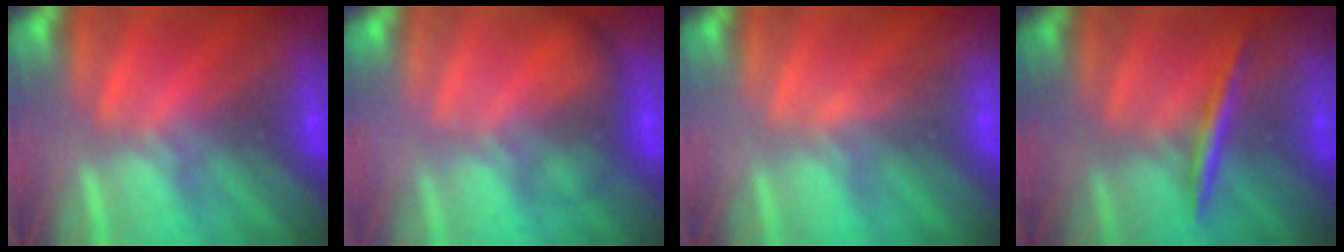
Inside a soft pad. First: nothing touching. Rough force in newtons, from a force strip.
{"total": 2.1}
{"total": 2.8}
{"total": 2.2}